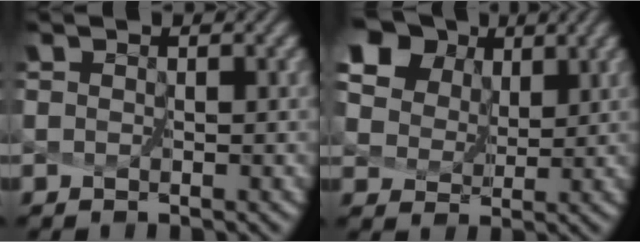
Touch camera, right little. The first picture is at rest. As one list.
[{"total": 10.4, "force": [6.5, 7.0, 4.0], "torque": [-0.113, 0.016, 0.138]}]